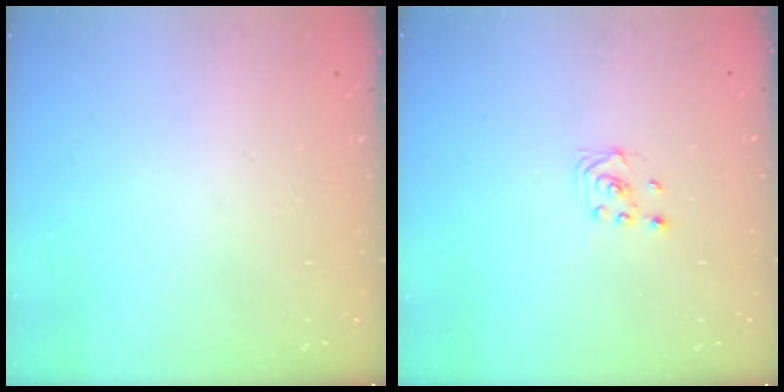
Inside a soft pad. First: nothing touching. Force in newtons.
{"total": 1.6, "press": 1.4, "slide": 0.9}